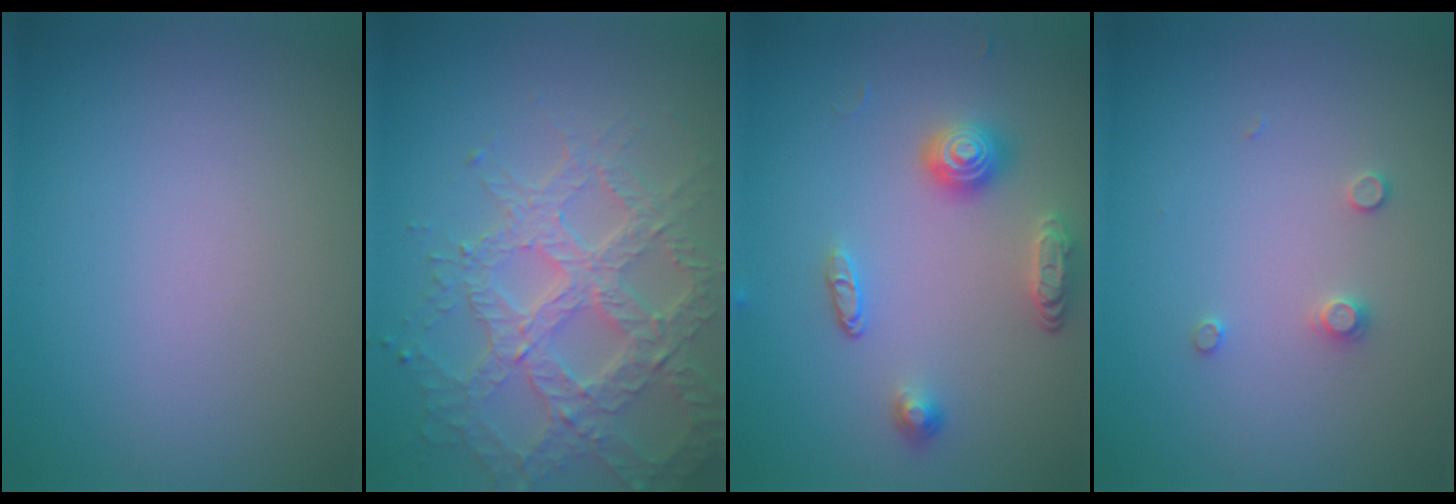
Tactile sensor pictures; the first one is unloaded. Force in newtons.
{"total": 6.4, "press": 5.0, "slide": 4.0}
{"total": 3.3, "press": 2.9, "slide": 1.6}
{"total": 1.0, "press": 1.0, "slide": 0.2}